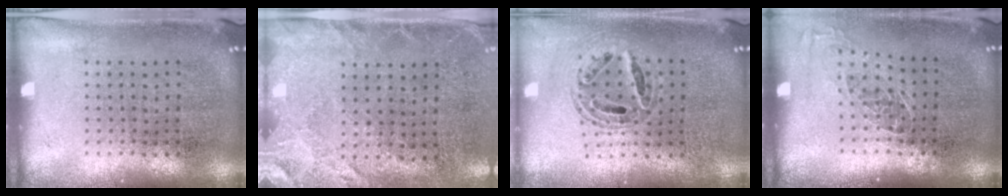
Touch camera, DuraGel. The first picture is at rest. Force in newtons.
{"total": 2.6, "press": 2.0, "slide": 1.6}
{"total": 0.6, "press": 0.6, "slide": 0.2}
{"total": 1.0, "press": 0.9, "slide": 0.5}